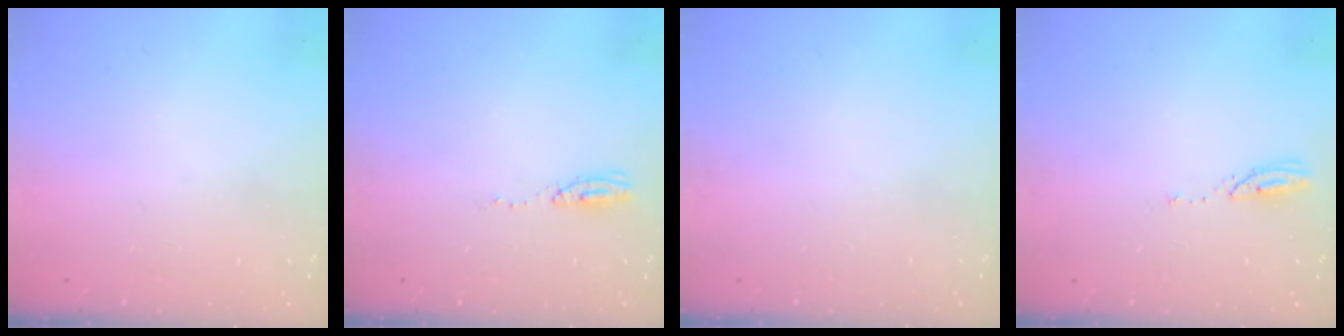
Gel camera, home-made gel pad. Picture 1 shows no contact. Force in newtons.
{"total": 3.9, "press": 3.7, "slide": 1.2}
{"total": 0.0}
{"total": 3.0, "press": 2.9, "slide": 0.3}